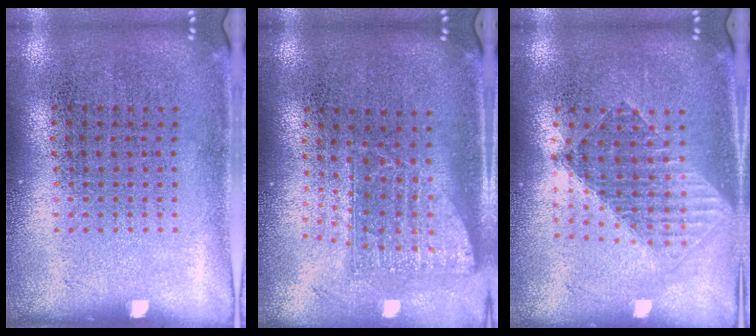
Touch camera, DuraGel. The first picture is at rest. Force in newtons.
{"total": 1.7, "press": 1.3, "slide": 1.1}
{"total": 1.5, "press": 1.3, "slide": 0.7}